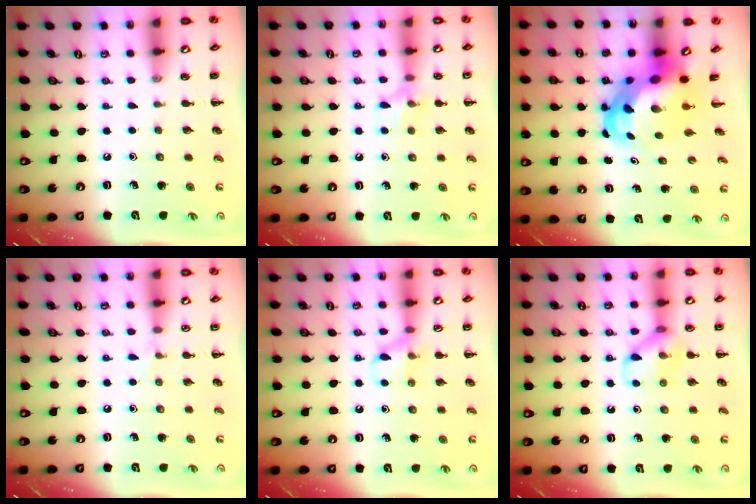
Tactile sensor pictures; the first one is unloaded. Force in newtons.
{"total": 7.5, "press": 7.4, "slide": 1.4}
{"total": 7.4, "press": 7.1, "slide": 1.9}
{"total": 3.6, "press": 3.4, "slide": 1.2}
{"total": 8.2, "press": 8.1, "slide": 1.7}
{"total": 9.6, "press": 9.6, "slide": 0.1}